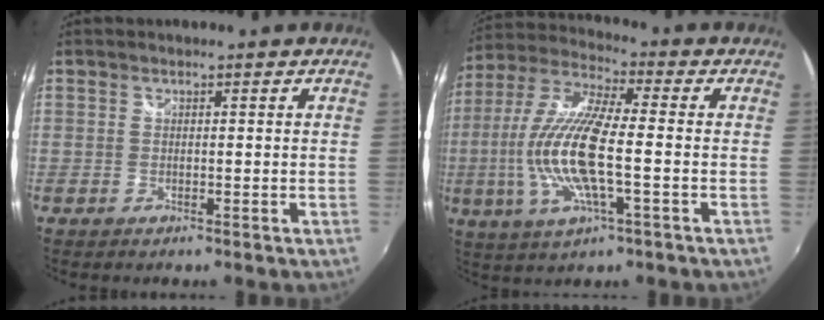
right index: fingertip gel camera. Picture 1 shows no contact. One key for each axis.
{"total": 16.4, "fx": -2.6, "fy": 3.9, "fz": 15.7, "tx": -0.316, "ty": -0.006, "tz": -0.052}